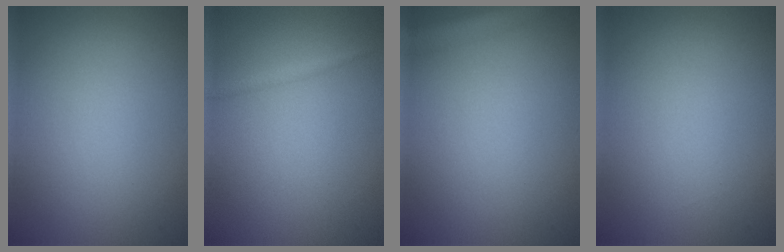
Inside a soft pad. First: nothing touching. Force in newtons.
{"total": 0.8, "press": 0.8, "slide": 0.0}
{"total": 2.9, "press": 2.9, "slide": 0.1}
{"total": 0.0}